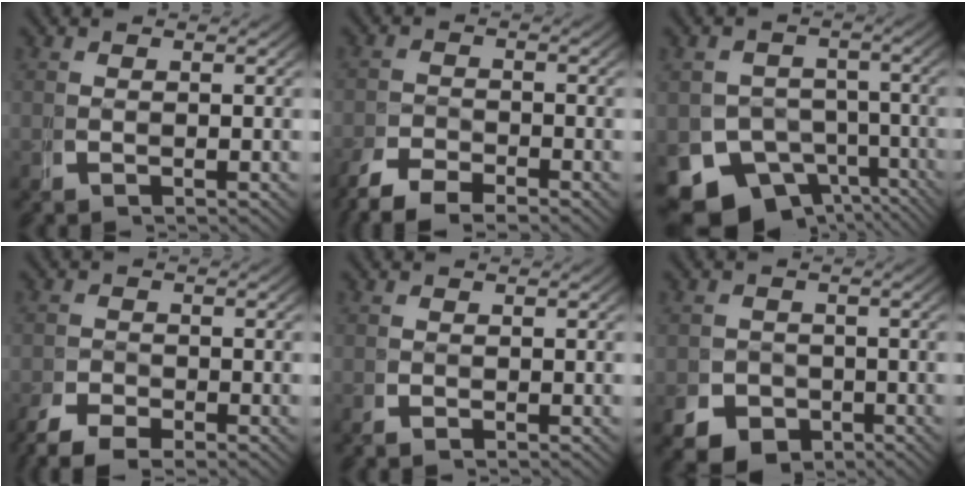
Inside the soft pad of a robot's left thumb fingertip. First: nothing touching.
{"total": 3.7, "force": [-3.2, 1.2, 1.4], "torque": [-0.020, -0.013, -0.058]}
{"total": 12.8, "force": [-5.9, 9.6, 6.1], "torque": [-0.118, -0.072, -0.076]}
{"total": 3.1, "force": [-2.5, 1.3, 1.4], "torque": [-0.017, -0.015, -0.044]}
{"total": 0.6, "force": [-0.4, 0.3, 0.3], "torque": [-0.008, -0.007, -0.009]}
{"total": 5.6, "force": [-3.0, 4.1, 2.3], "torque": [-0.032, -0.022, -0.046]}